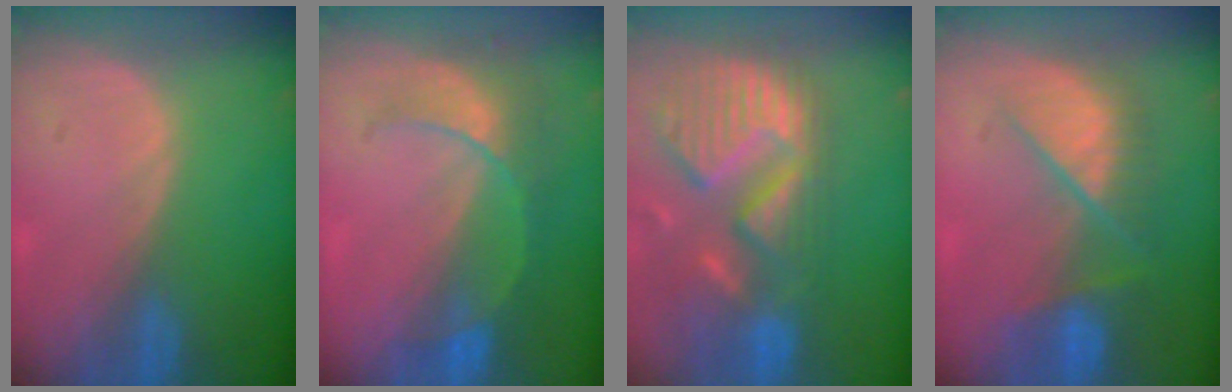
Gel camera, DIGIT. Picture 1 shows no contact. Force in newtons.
{"total": 7.9, "press": 6.9, "slide": 3.8}
{"total": 13.9, "press": 11.5, "slide": 7.7}
{"total": 7.8, "press": 7.6, "slide": 2.0}